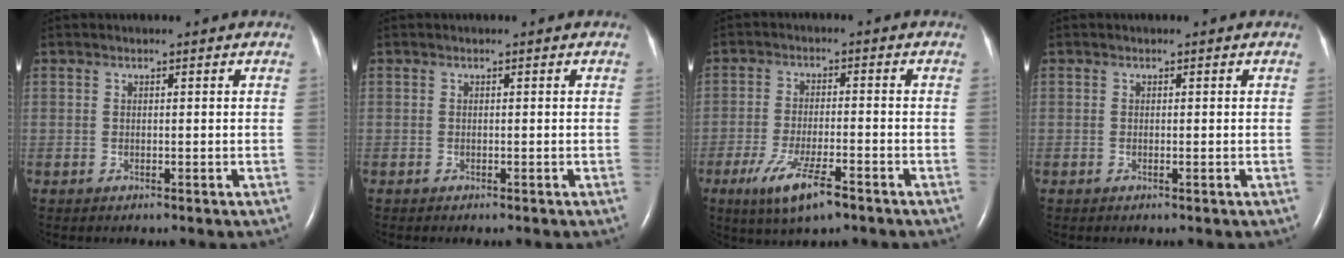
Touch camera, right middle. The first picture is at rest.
{"total": 0.0}
{"total": 8.0, "force": [-4.8, 1.4, 6.3], "torque": [-0.125, -0.017, -0.079]}
{"total": 0.0}